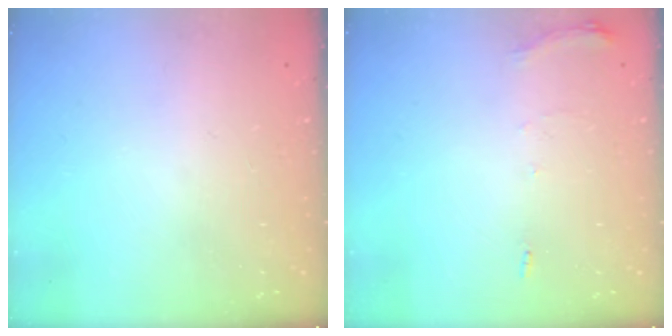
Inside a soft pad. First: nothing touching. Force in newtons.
{"total": 5.7, "press": 5.7, "slide": 0.8}